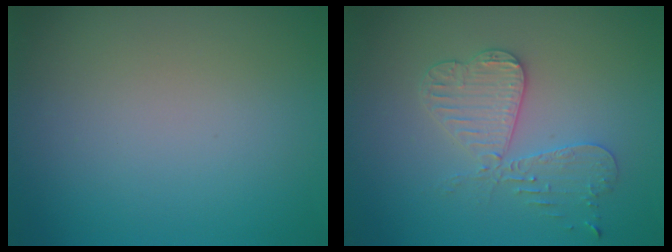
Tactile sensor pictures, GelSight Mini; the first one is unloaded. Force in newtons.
{"total": 3.5, "press": 3.4, "slide": 0.5}